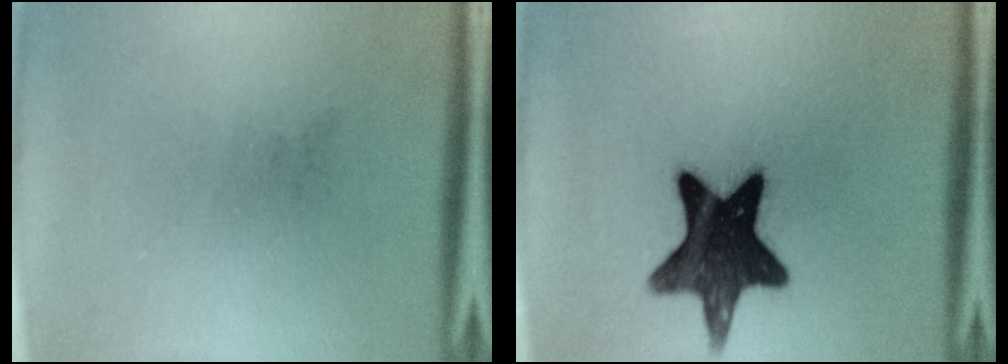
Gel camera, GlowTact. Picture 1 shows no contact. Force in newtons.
{"total": 15.3}